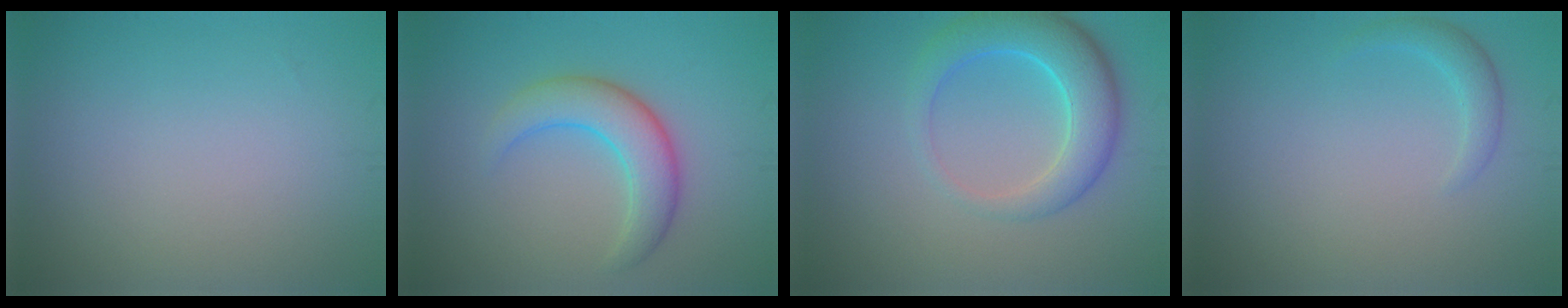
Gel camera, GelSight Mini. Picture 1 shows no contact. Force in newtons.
{"total": 4.5, "press": 4.5, "slide": 0.1}
{"total": 5.6, "press": 5.6, "slide": 0.3}
{"total": 1.6, "press": 1.6, "slide": 0.1}